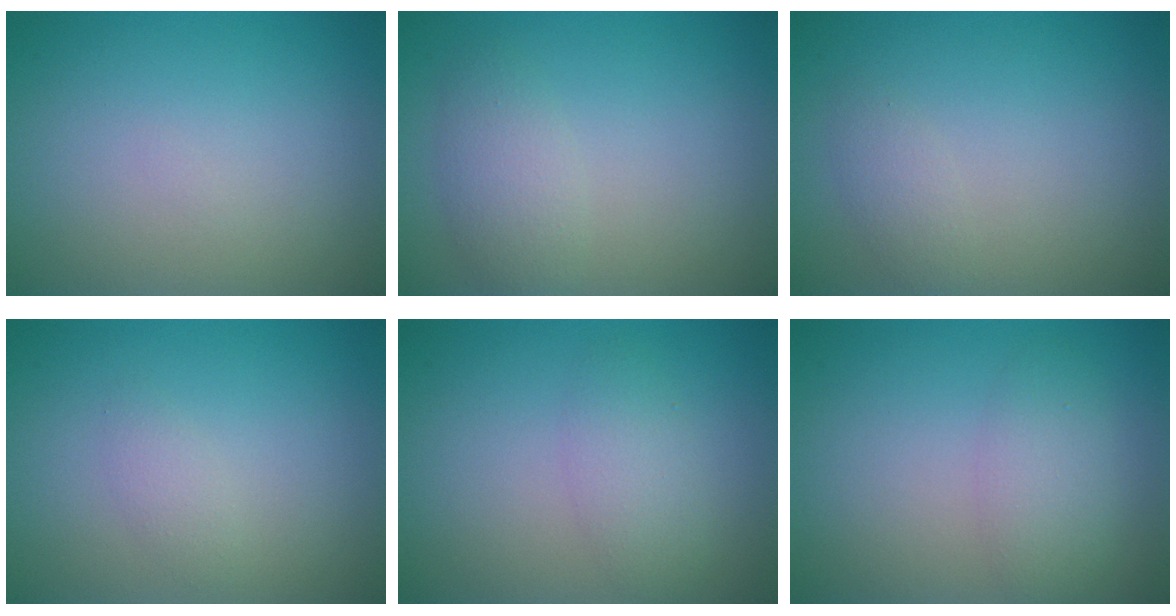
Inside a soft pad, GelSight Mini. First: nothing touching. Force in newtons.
{"total": 2.6, "press": 2.6, "slide": 0.1}
{"total": 1.2, "press": 1.2, "slide": 0.0}
{"total": 1.1, "press": 1.1, "slide": 0.1}
{"total": 2.4, "press": 2.4, "slide": 0.1}
{"total": 2.8, "press": 2.8, "slide": 0.1}